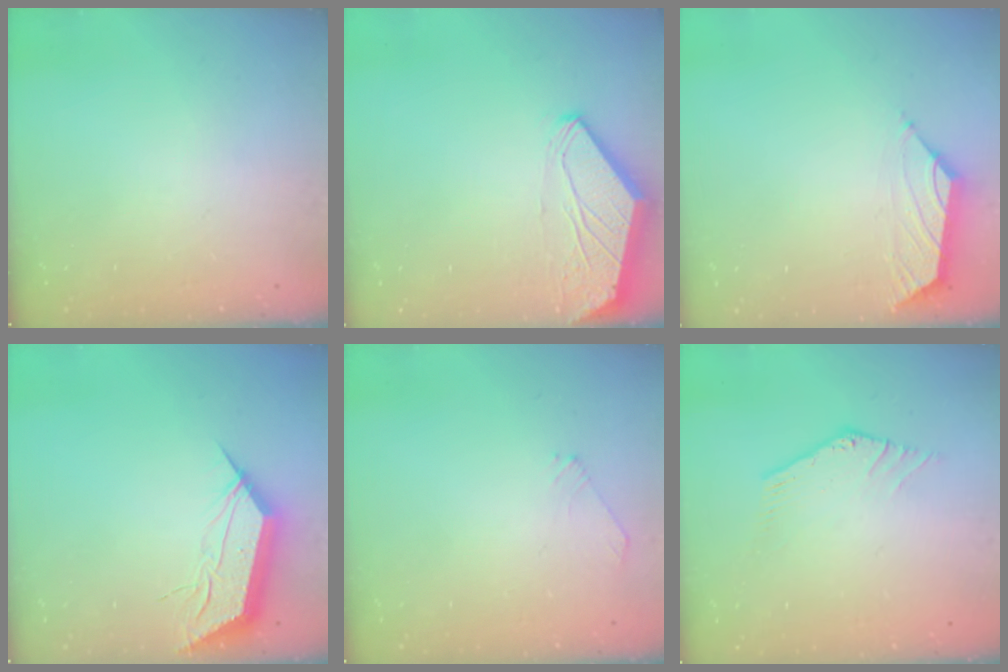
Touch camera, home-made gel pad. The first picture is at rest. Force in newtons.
{"total": 0.0}
{"total": 1.6, "press": 1.4, "slide": 0.6}
{"total": 13.1, "press": 13.1, "slide": 0.7}
{"total": 0.0}
{"total": 0.0}